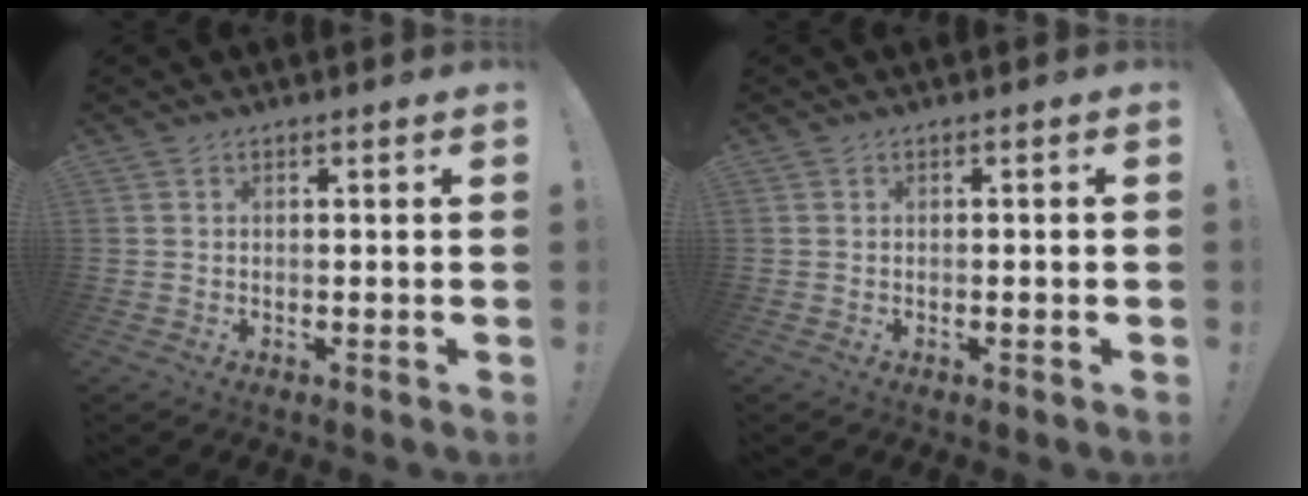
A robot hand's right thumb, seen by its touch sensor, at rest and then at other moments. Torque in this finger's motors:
{"motor_torque": [-0.06, -0.30, -0.01, 0.08, -0.01]}